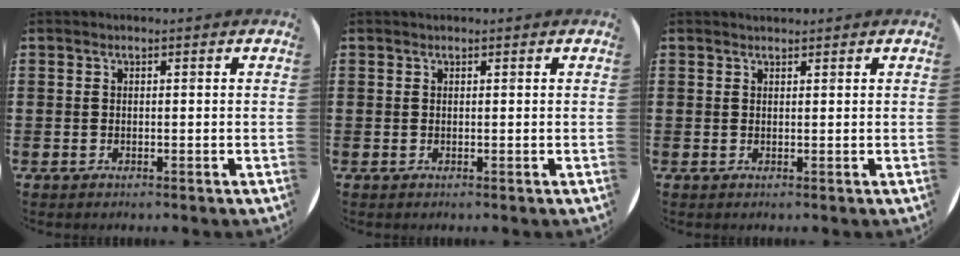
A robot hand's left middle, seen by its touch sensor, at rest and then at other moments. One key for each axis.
{"total": 0.0}
{"total": 0.6, "fx": 0.6, "fy": 0.1, "fz": -0.1, "tx": 0.002, "ty": 0.003, "tz": 0.011}